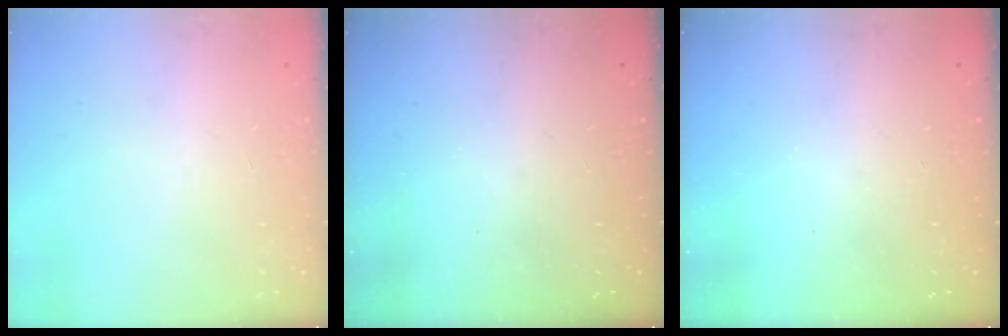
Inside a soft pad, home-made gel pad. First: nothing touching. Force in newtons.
{"total": 0.0}
{"total": 0.0}